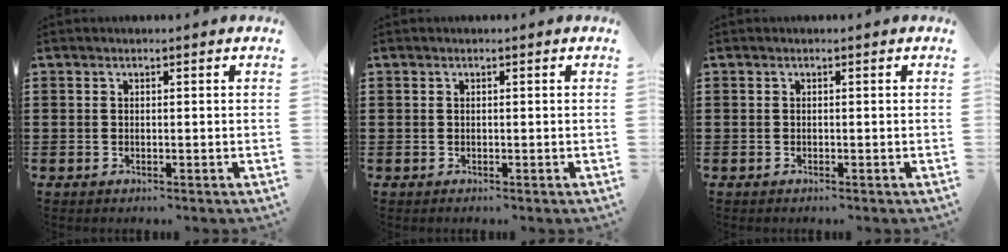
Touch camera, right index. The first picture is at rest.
{"total": 0.0}
{"total": 0.0}